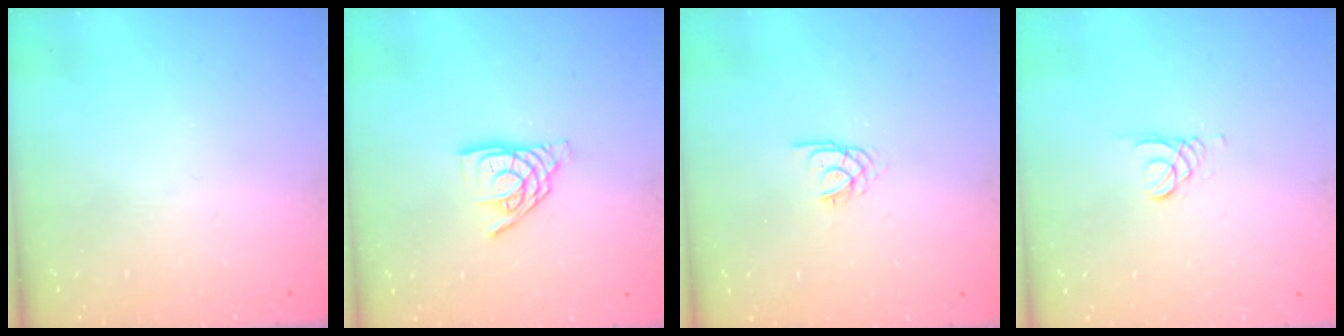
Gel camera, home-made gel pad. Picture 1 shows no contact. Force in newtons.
{"total": 9.8, "press": 9.8, "slide": 0.9}
{"total": 2.2, "press": 2.2, "slide": 0.4}
{"total": 1.5, "press": 1.5, "slide": 0.1}